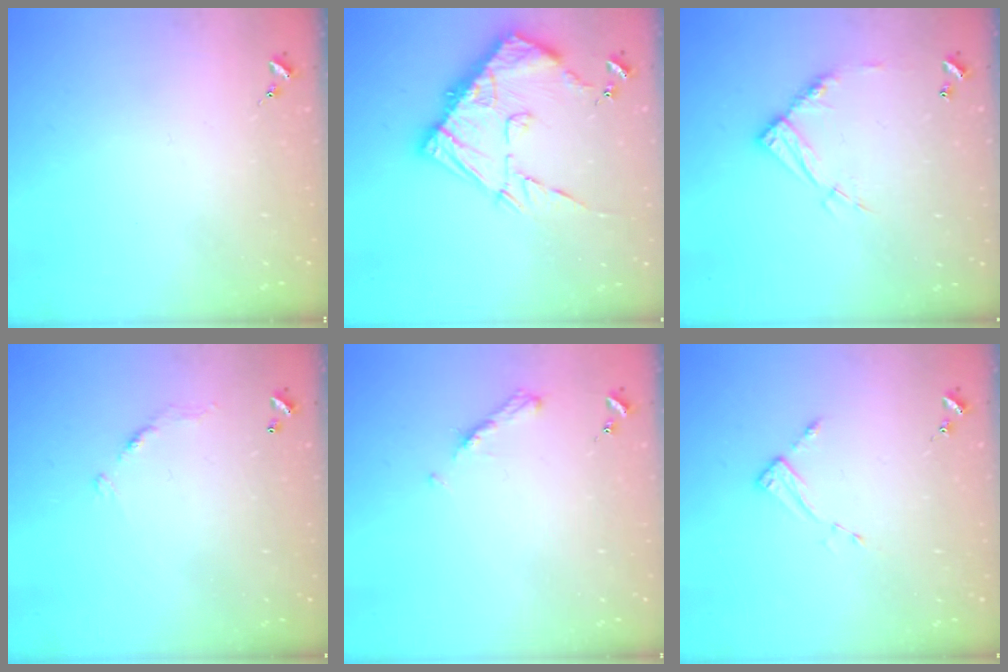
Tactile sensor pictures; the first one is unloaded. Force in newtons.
{"total": 18.0, "press": 17.9, "slide": 1.9}
{"total": 12.2, "press": 12.1, "slide": 0.9}
{"total": 6.0, "press": 6.0, "slide": 0.4}
{"total": 4.9, "press": 4.9, "slide": 0.6}
{"total": 2.6, "press": 2.6, "slide": 0.4}